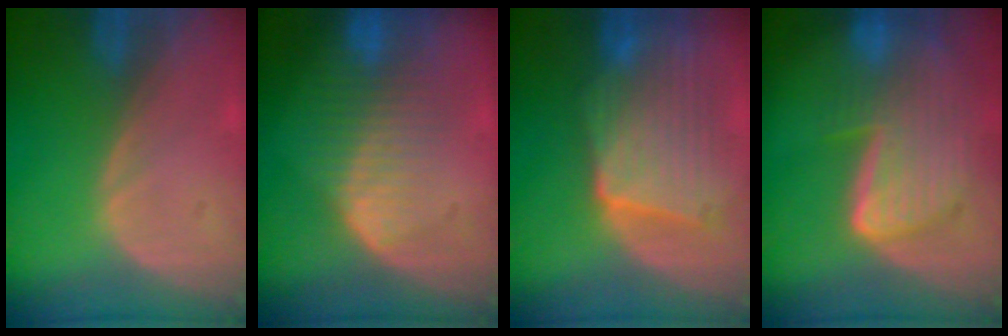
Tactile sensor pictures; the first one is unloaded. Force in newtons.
{"total": 8.3, "press": 7.3, "slide": 4.0}
{"total": 9.8, "press": 8.8, "slide": 4.3}
{"total": 9.1, "press": 8.0, "slide": 4.5}